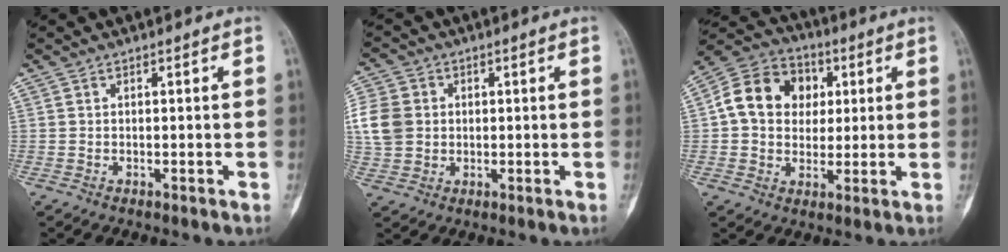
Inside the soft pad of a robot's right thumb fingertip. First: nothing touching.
{"total": 11.6, "force": [1.4, 9.9, 5.9], "torque": [-0.142, 0.011, 0.029]}
{"total": 13.8, "force": [2.4, 11.2, 7.7], "torque": [-0.106, 0.015, 0.030]}